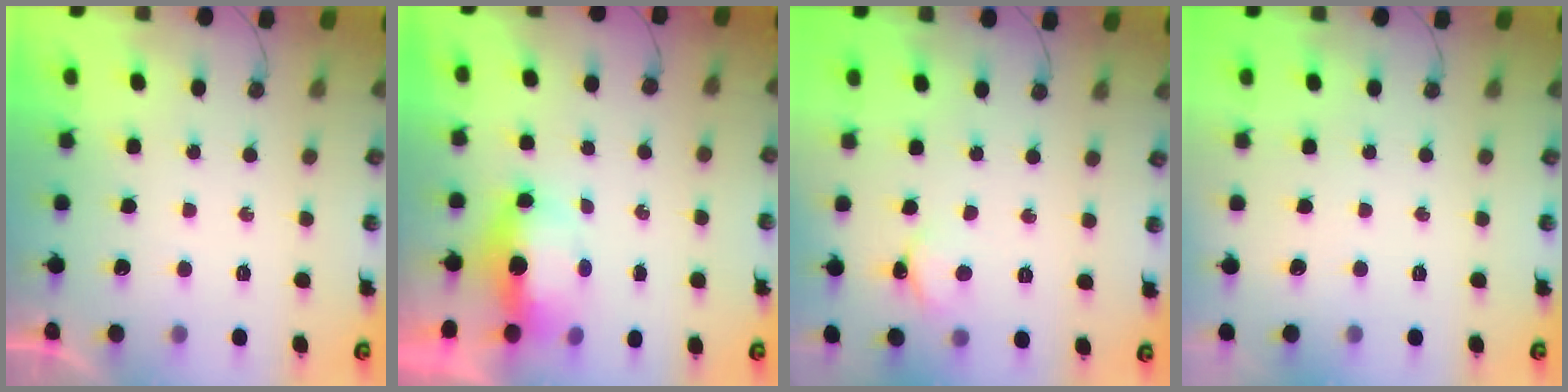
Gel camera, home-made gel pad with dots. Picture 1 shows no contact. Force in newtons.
{"total": 6.6, "press": 6.5, "slide": 1.2}
{"total": 3.1, "press": 3.0, "slide": 0.3}
{"total": 0.0}